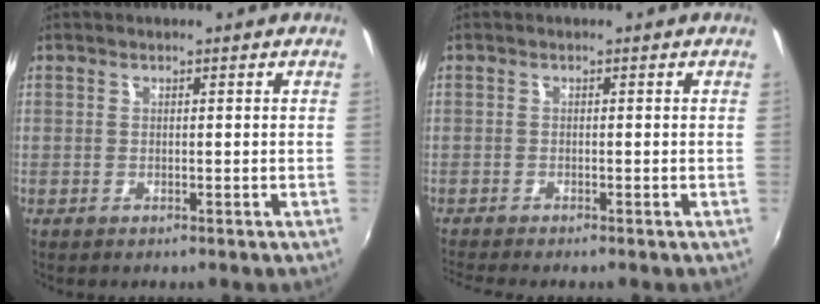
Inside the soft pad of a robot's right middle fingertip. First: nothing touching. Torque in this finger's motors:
{"motor_torque": [0.49, -0.64, 0.02, 0.01]}